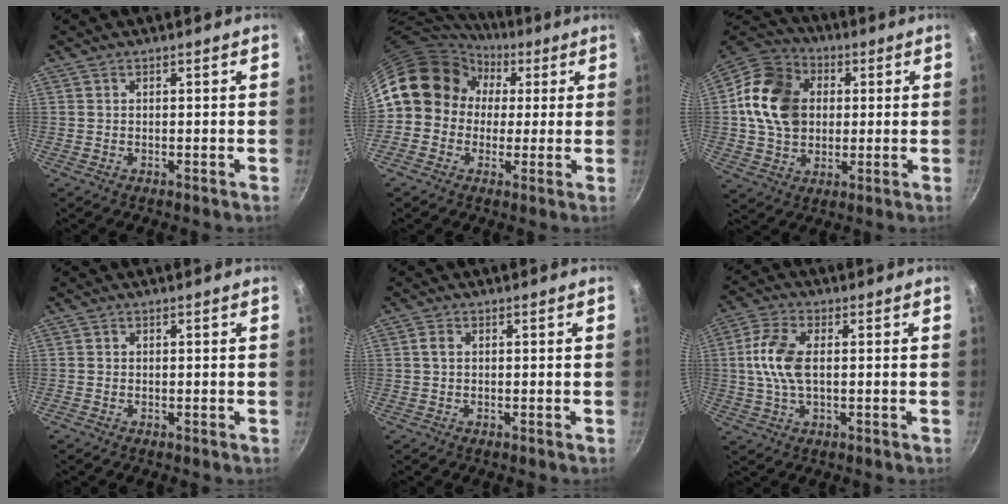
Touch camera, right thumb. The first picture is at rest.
{"total": 13.7, "force": [2.9, 12.1, 5.8], "torque": [-0.069, 0.029, 0.035]}
{"total": 16.6, "force": [2.4, 13.0, 9.9], "torque": [-0.154, 0.014, 0.030]}
{"total": 0.0}
{"total": 1.3, "force": [0.2, 0.8, 1.0], "torque": [-0.020, 0.004, 0.002]}
{"total": 8.6, "force": [0.6, 4.4, 7.3], "torque": [-0.152, 0.014, 0.006]}